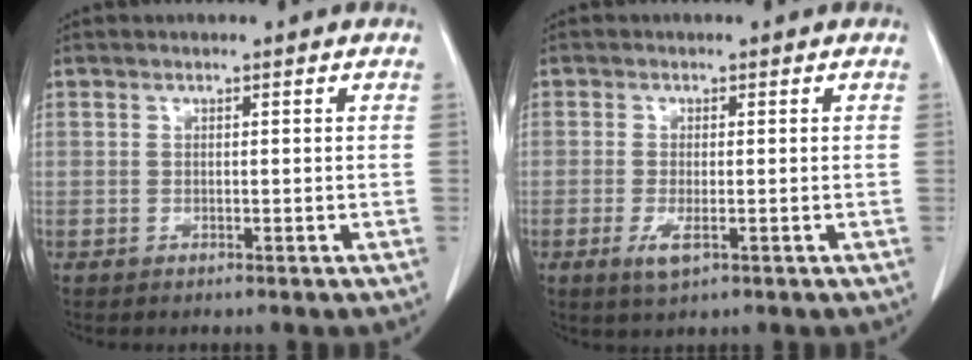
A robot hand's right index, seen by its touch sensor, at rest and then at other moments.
{"total": 2.8, "force": [-1.1, 0.7, 2.5], "torque": [-0.052, -0.008, -0.014]}